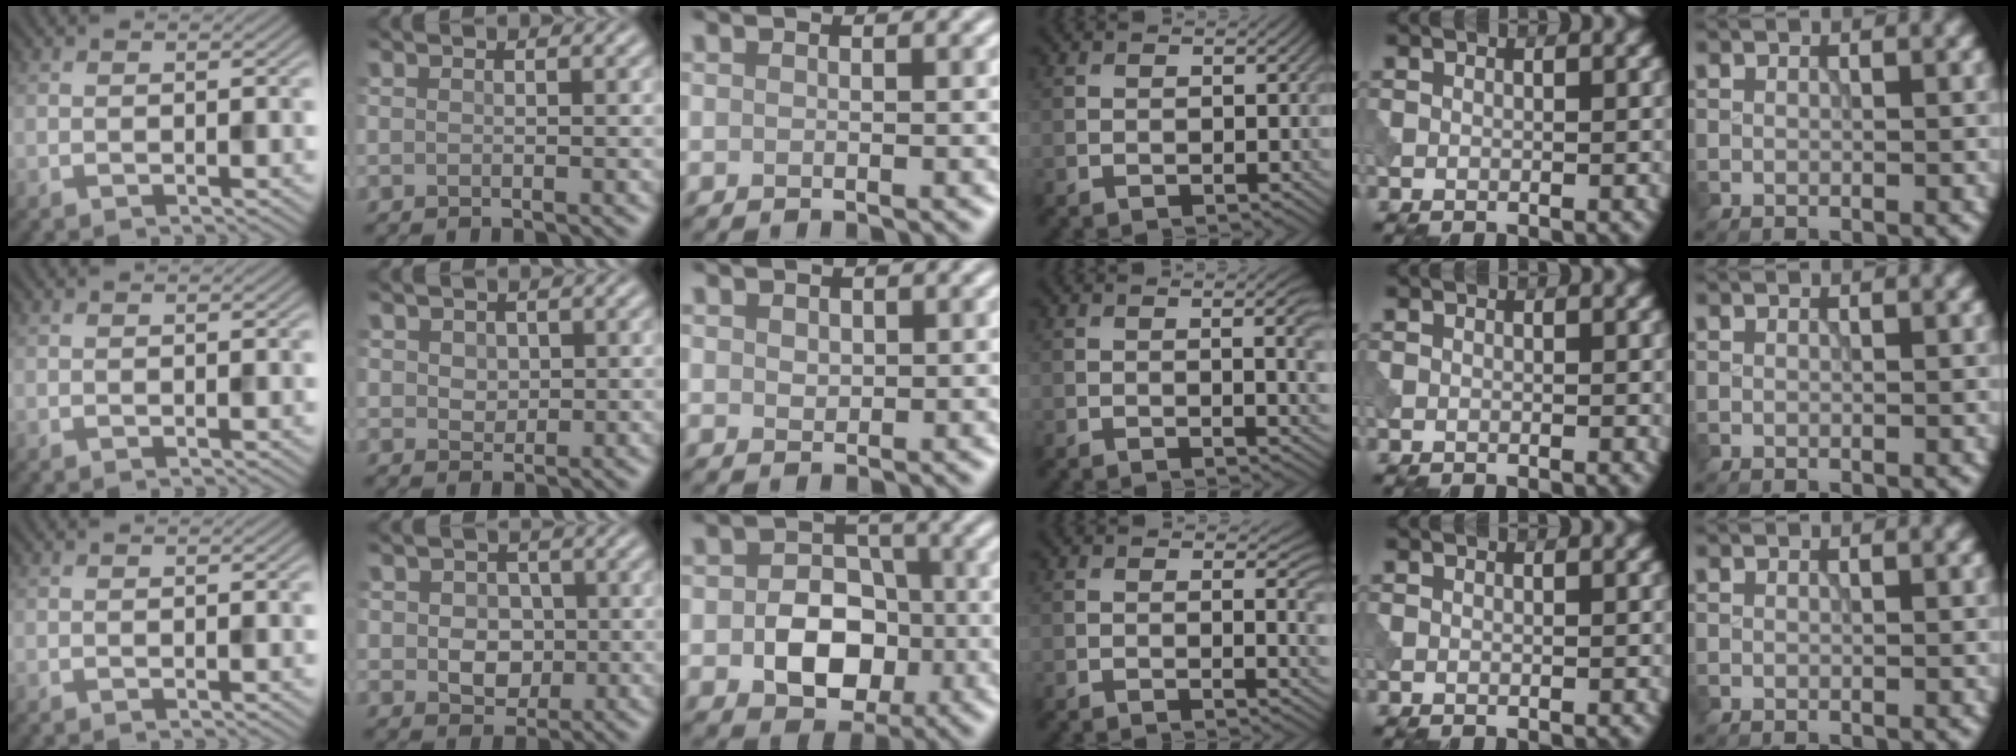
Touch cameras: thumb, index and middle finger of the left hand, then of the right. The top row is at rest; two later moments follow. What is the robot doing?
{"motion": "dispense", "object": "syringe"}